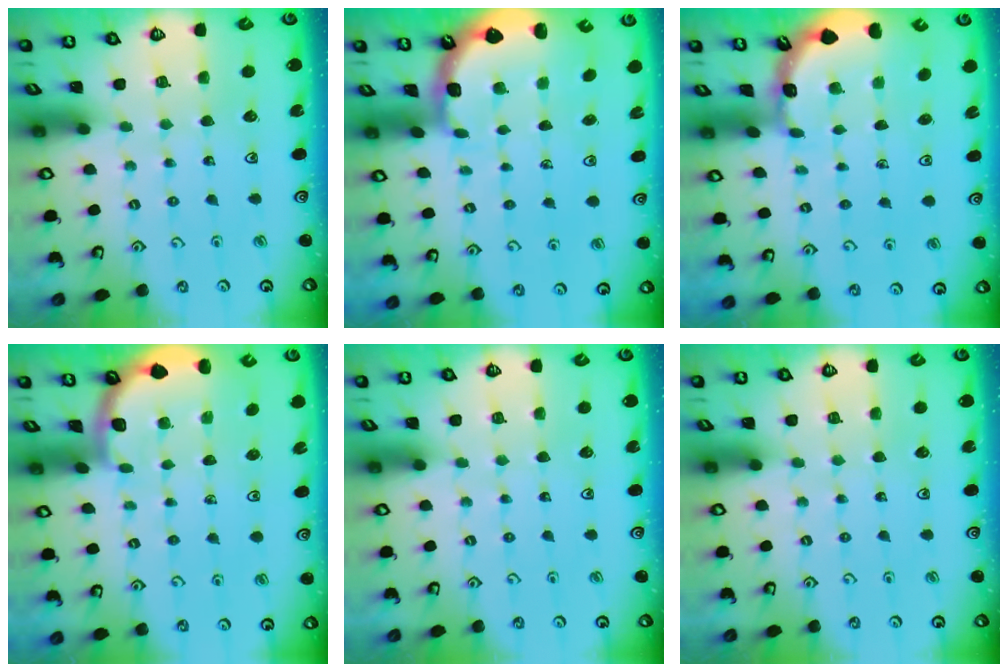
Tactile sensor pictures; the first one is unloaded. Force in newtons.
{"total": 2.4, "press": 1.7, "slide": 1.7}
{"total": 1.9, "press": 1.9, "slide": 0.1}
{"total": 1.9, "press": 1.9, "slide": 0.0}
{"total": 0.0}
{"total": 0.0}